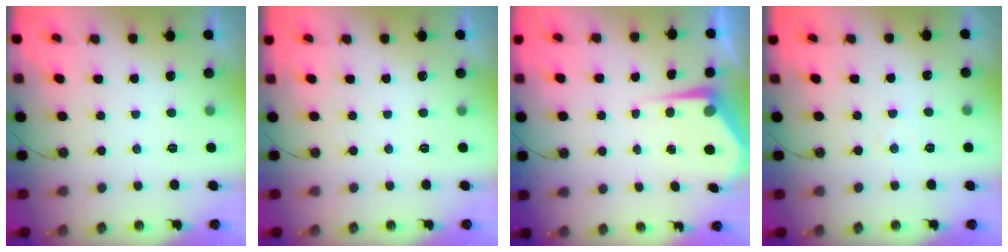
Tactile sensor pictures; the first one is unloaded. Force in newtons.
{"total": 0.0}
{"total": 5.1, "press": 5.1, "slide": 0.2}
{"total": 3.5, "press": 3.5, "slide": 0.5}